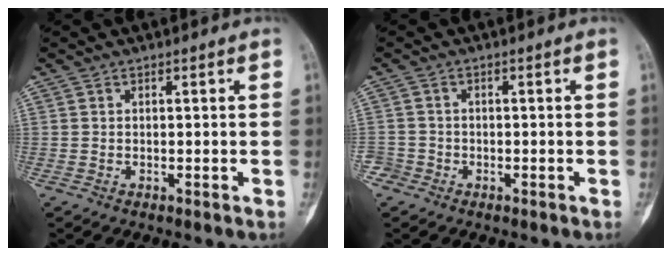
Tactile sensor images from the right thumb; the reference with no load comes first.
{"total": 2.3, "force": [-1.4, 1.9, -0.3], "torque": [0.013, 0.010, -0.033]}